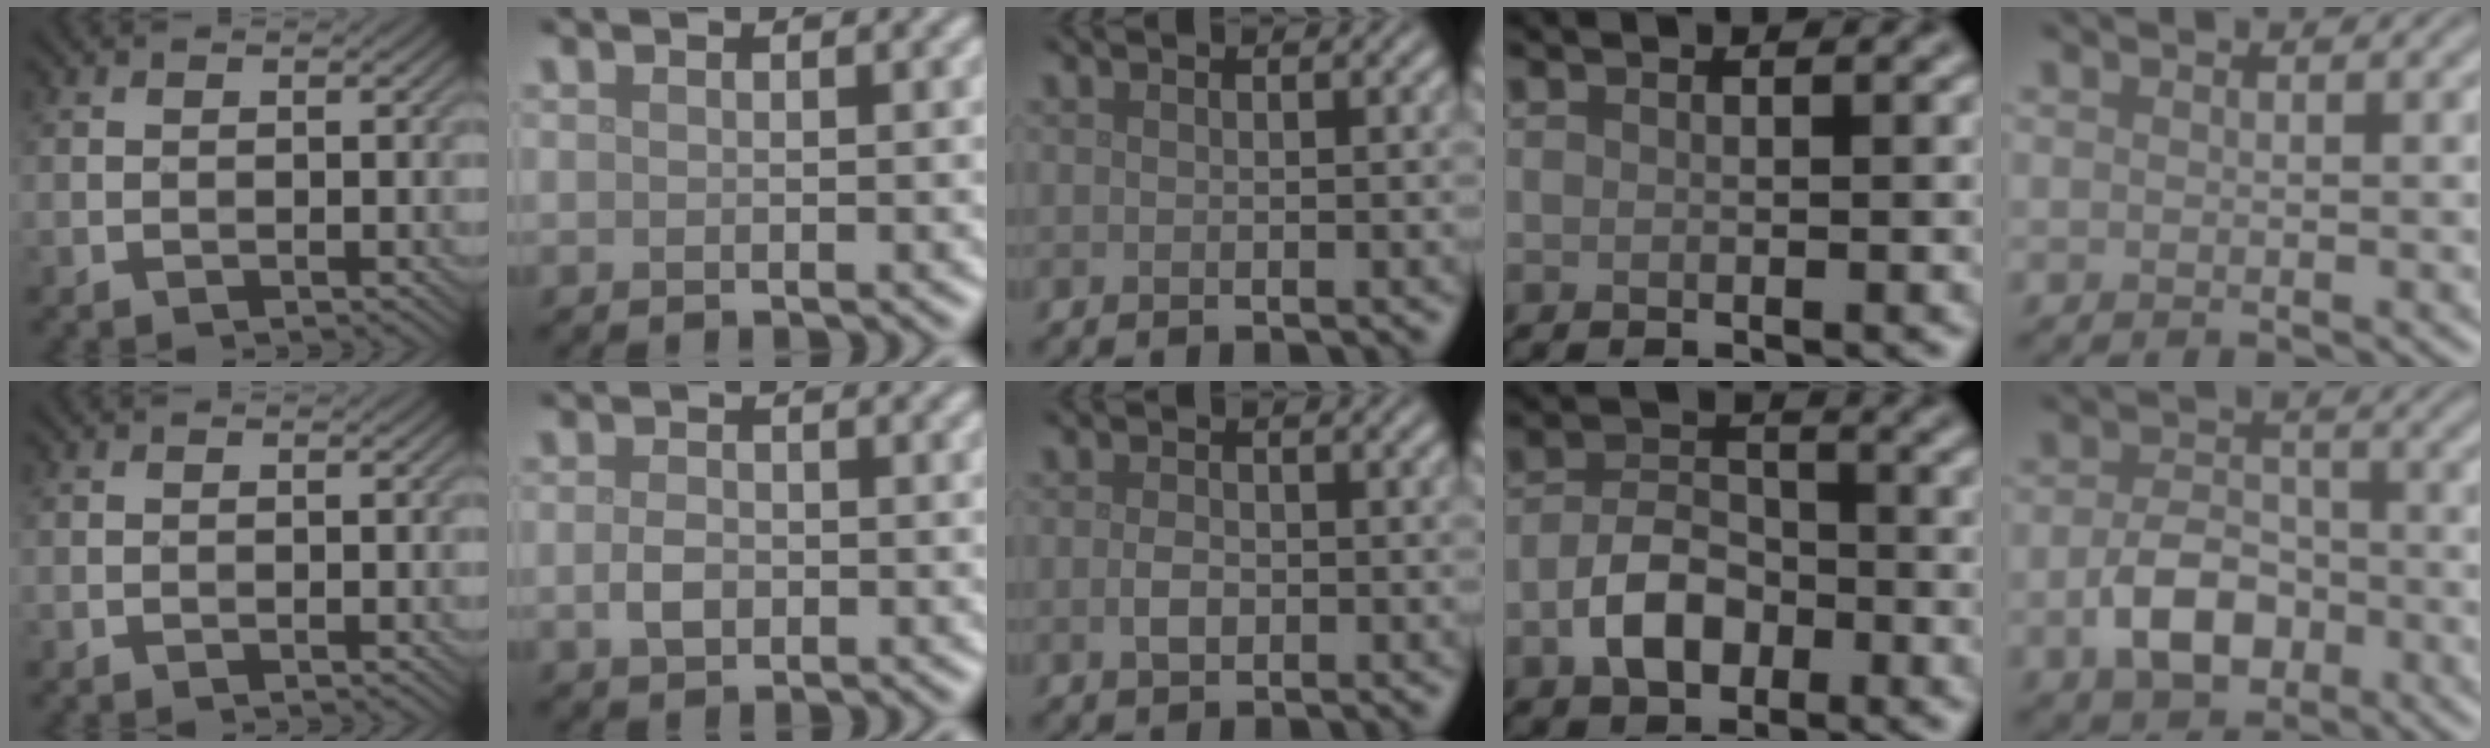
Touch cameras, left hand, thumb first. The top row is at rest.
{"index": {"total": 1.9, "force": [-0.4, 1.3, 1.3], "torque": [-0.029, 0.000, -0.009]}, "middle": {"total": 1.5, "force": [-0.3, 1.0, 1.1], "torque": [-0.023, -0.001, -0.006]}, "ring": {"total": 4.3, "force": [-1.8, 2.8, 2.7], "torque": [-0.050, 0.006, -0.039]}, "little": {"total": 5.3, "force": [-1.9, 3.6, 3.3], "torque": [-0.065, -0.005, -0.036]}}